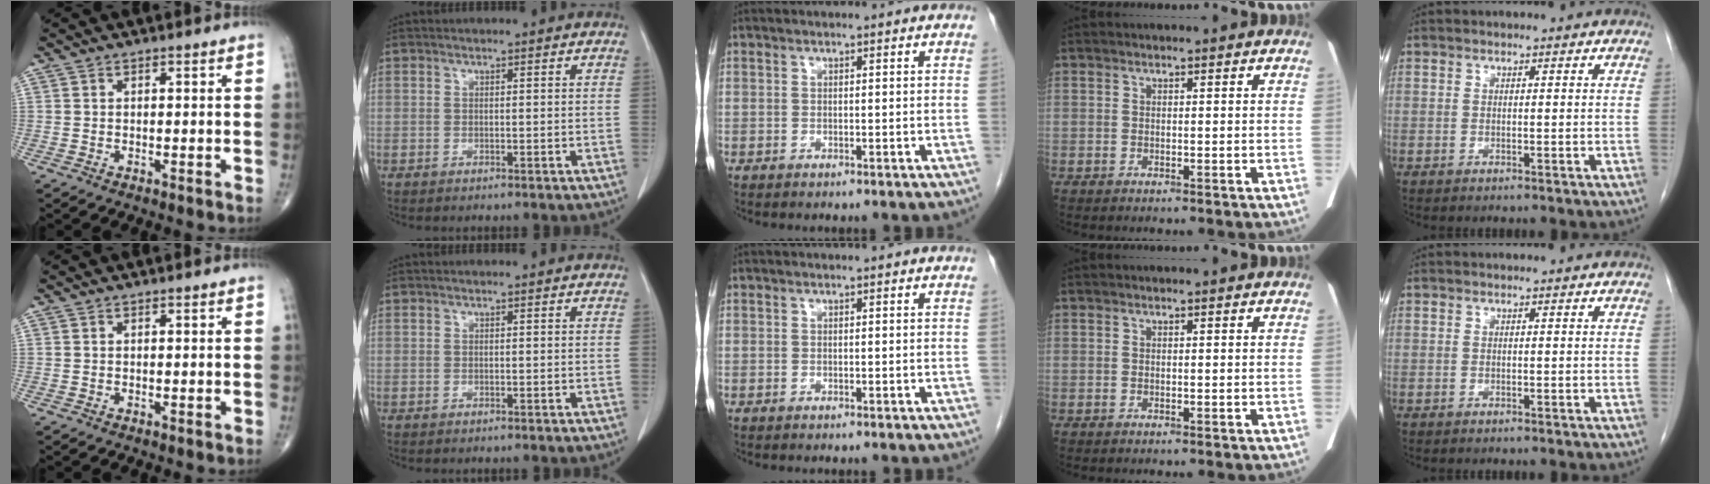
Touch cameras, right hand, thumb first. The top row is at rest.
{}